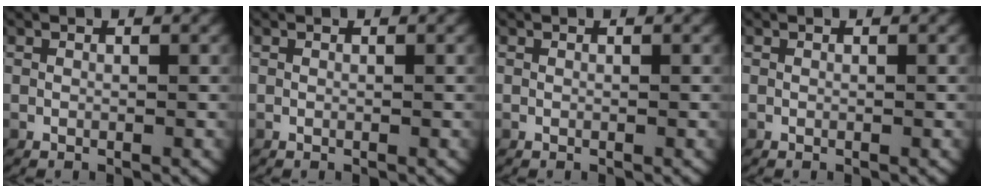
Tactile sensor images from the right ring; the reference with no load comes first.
{"total": 0.0}
{"total": 0.0}
{"total": 0.0}